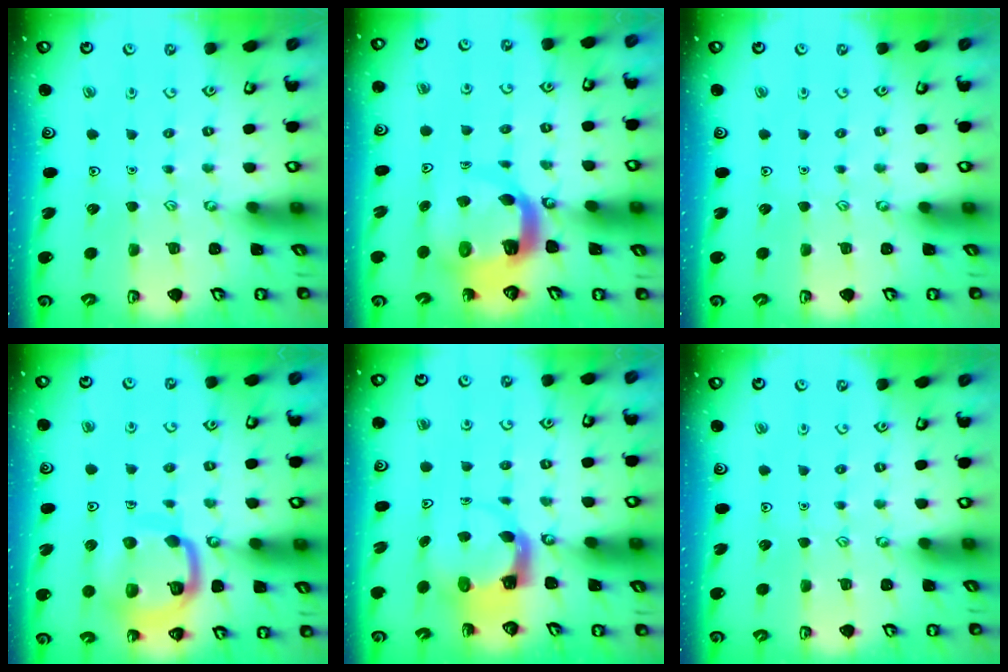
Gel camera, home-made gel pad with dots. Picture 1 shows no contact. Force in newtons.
{"total": 10.0, "press": 9.9, "slide": 1.3}
{"total": 0.0}
{"total": 14.6, "press": 14.5, "slide": 1.4}
{"total": 3.7, "press": 3.6, "slide": 0.6}
{"total": 0.0}